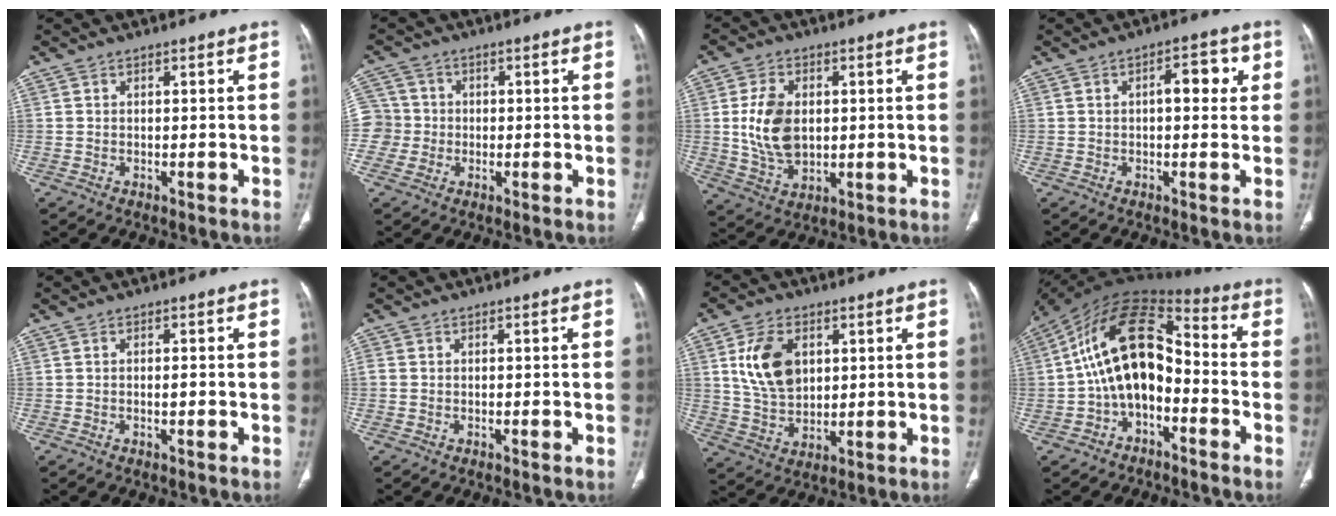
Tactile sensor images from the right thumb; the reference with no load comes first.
{"total": 7.1, "force": [-0.8, 6.9, 1.3], "torque": [-0.016, 0.019, -0.018]}
{"total": 10.6, "force": [0.9, 7.1, 7.8], "torque": [-0.140, -0.007, 0.026]}
{"total": 5.6, "force": [1.0, 2.8, 4.7], "torque": [-0.044, 0.012, 0.008]}
{"total": 0.9, "force": [-0.2, 0.3, 0.9], "torque": [-0.017, -0.001, -0.005]}
{"total": 0.8, "force": [-0.1, 0.7, 0.4], "torque": [-0.013, 0.000, -0.004]}
{"total": 11.3, "force": [3.2, 7.5, 7.8], "torque": [-0.128, -0.012, 0.068]}
{"total": 16.1, "force": [-2.7, 9.8, 12.5], "torque": [-0.199, 0.066, -0.053]}